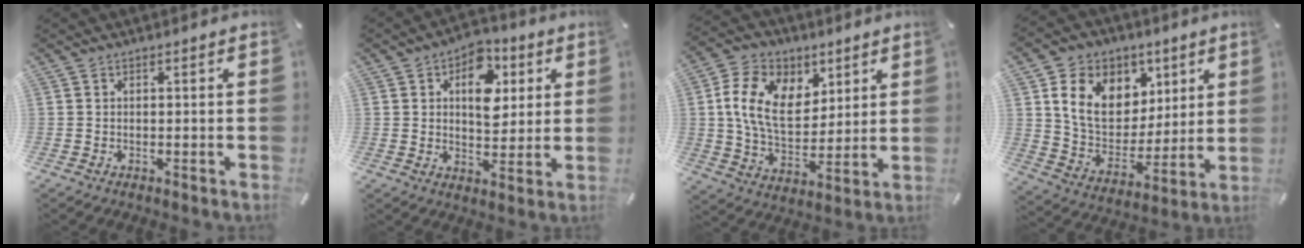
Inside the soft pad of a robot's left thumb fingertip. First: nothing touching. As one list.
[{"total": 11.5, "force": [3.5, 8.1, 7.4], "torque": [-0.084, -0.009, 0.056]}, {"total": 14.9, "force": [4.9, 10.8, 9.0], "torque": [-0.180, -0.003, 0.091]}, {"total": 15.2, "force": [6.6, 12.1, 6.3], "torque": [-0.112, -0.027, 0.131]}]